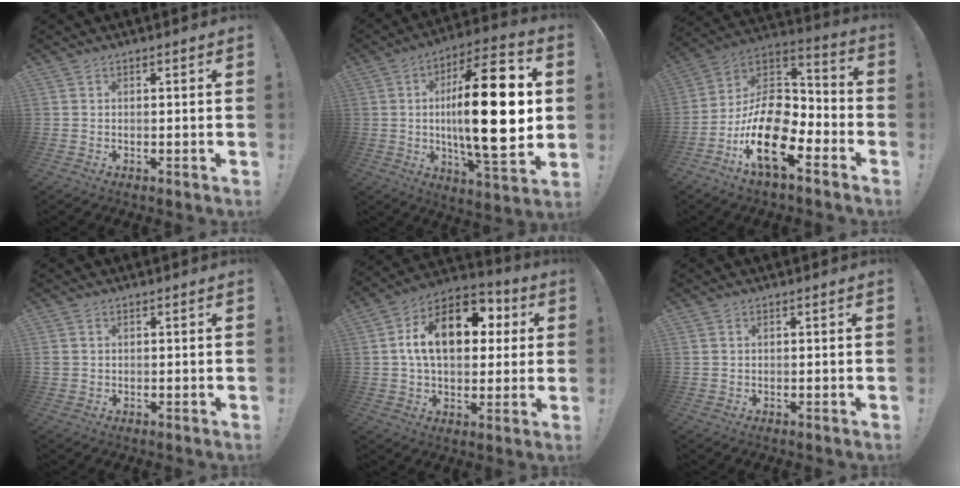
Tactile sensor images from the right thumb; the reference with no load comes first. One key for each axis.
{"total": 27.7, "fx": 1.3, "fy": 8.9, "fz": 26.2, "tx": -0.432, "ty": -0.008, "tz": 0.014}
{"total": 20.0, "fx": -8.1, "fy": 10.7, "fz": 14.8, "tx": -0.289, "ty": 0.042, "tz": -0.129}
{"total": 1.2, "fx": 0.4, "fy": 1.1, "fz": 0.4, "tx": -0.010, "ty": 0.002, "tz": 0.008}
{"total": 18.6, "fx": 4.5, "fy": 11.2, "fz": 14.1, "tx": -0.240, "ty": 0.000, "tz": 0.076}
{"total": 0.6, "fx": 0.3, "fy": 0.4, "fz": 0.3, "tx": -0.009, "ty": 0.002, "tz": 0.006}